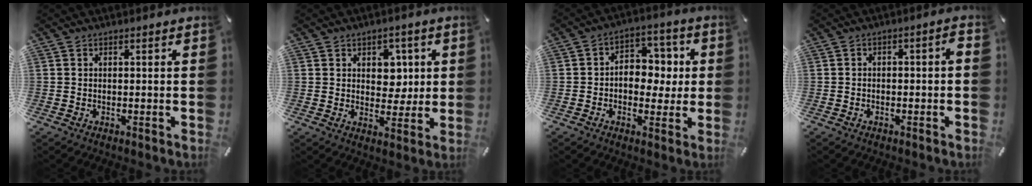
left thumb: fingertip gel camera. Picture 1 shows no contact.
{"total": 6.3, "force": [1.9, 5.2, 3.1], "torque": [-0.035, -0.002, 0.026]}
{"total": 8.3, "force": [0.0, 6.9, 4.6], "torque": [-0.058, 0.002, -0.002]}
{"total": 2.7, "force": [-1.3, 1.1, 2.1], "torque": [-0.034, 0.012, -0.026]}